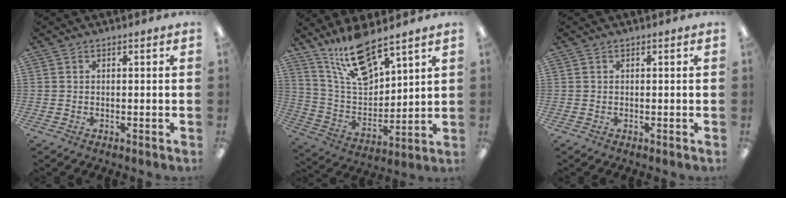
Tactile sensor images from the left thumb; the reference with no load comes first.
{"total": 14.8, "force": [11.6, 4.8, 7.9], "torque": [-0.165, -0.059, 0.208]}
{"total": 0.0}